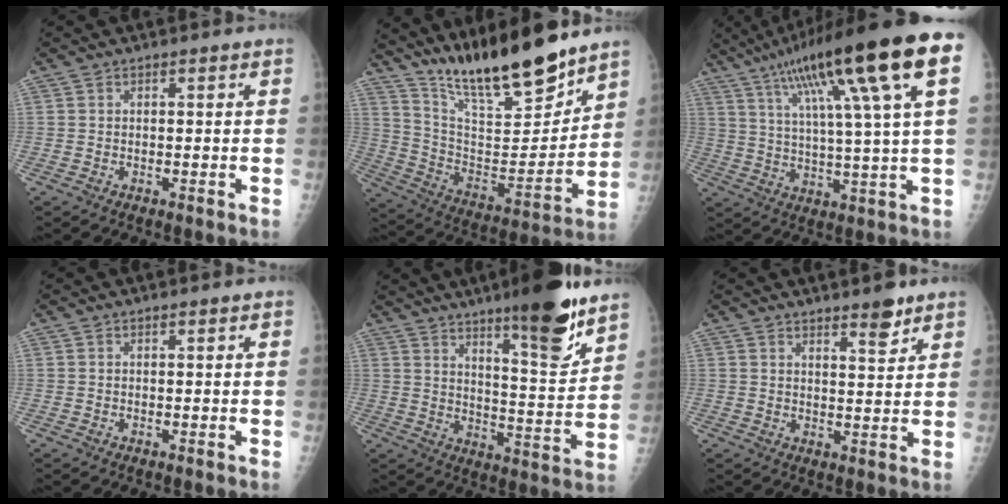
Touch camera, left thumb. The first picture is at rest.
{"total": 20.3, "force": [16.6, 4.3, 10.8], "torque": [-0.147, -0.104, 0.295]}
{"total": 23.7, "force": [10.8, 2.3, 20.9], "torque": [-0.339, 0.000, 0.169]}
{"total": 0.0}
{"total": 16.2, "force": [11.1, 2.9, 11.5], "torque": [-0.143, -0.080, 0.172]}
{"total": 4.6, "force": [3.4, 1.2, 2.8], "torque": [-0.028, -0.027, 0.050]}